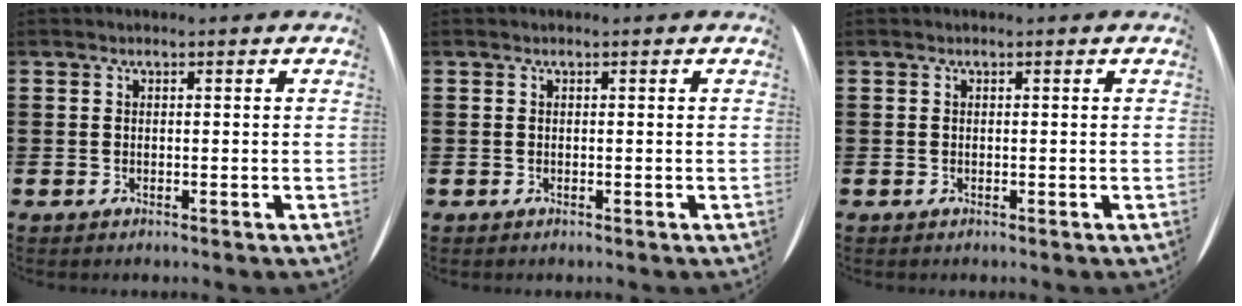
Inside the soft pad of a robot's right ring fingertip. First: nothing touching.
{"total": 0.0}
{"total": 0.0}